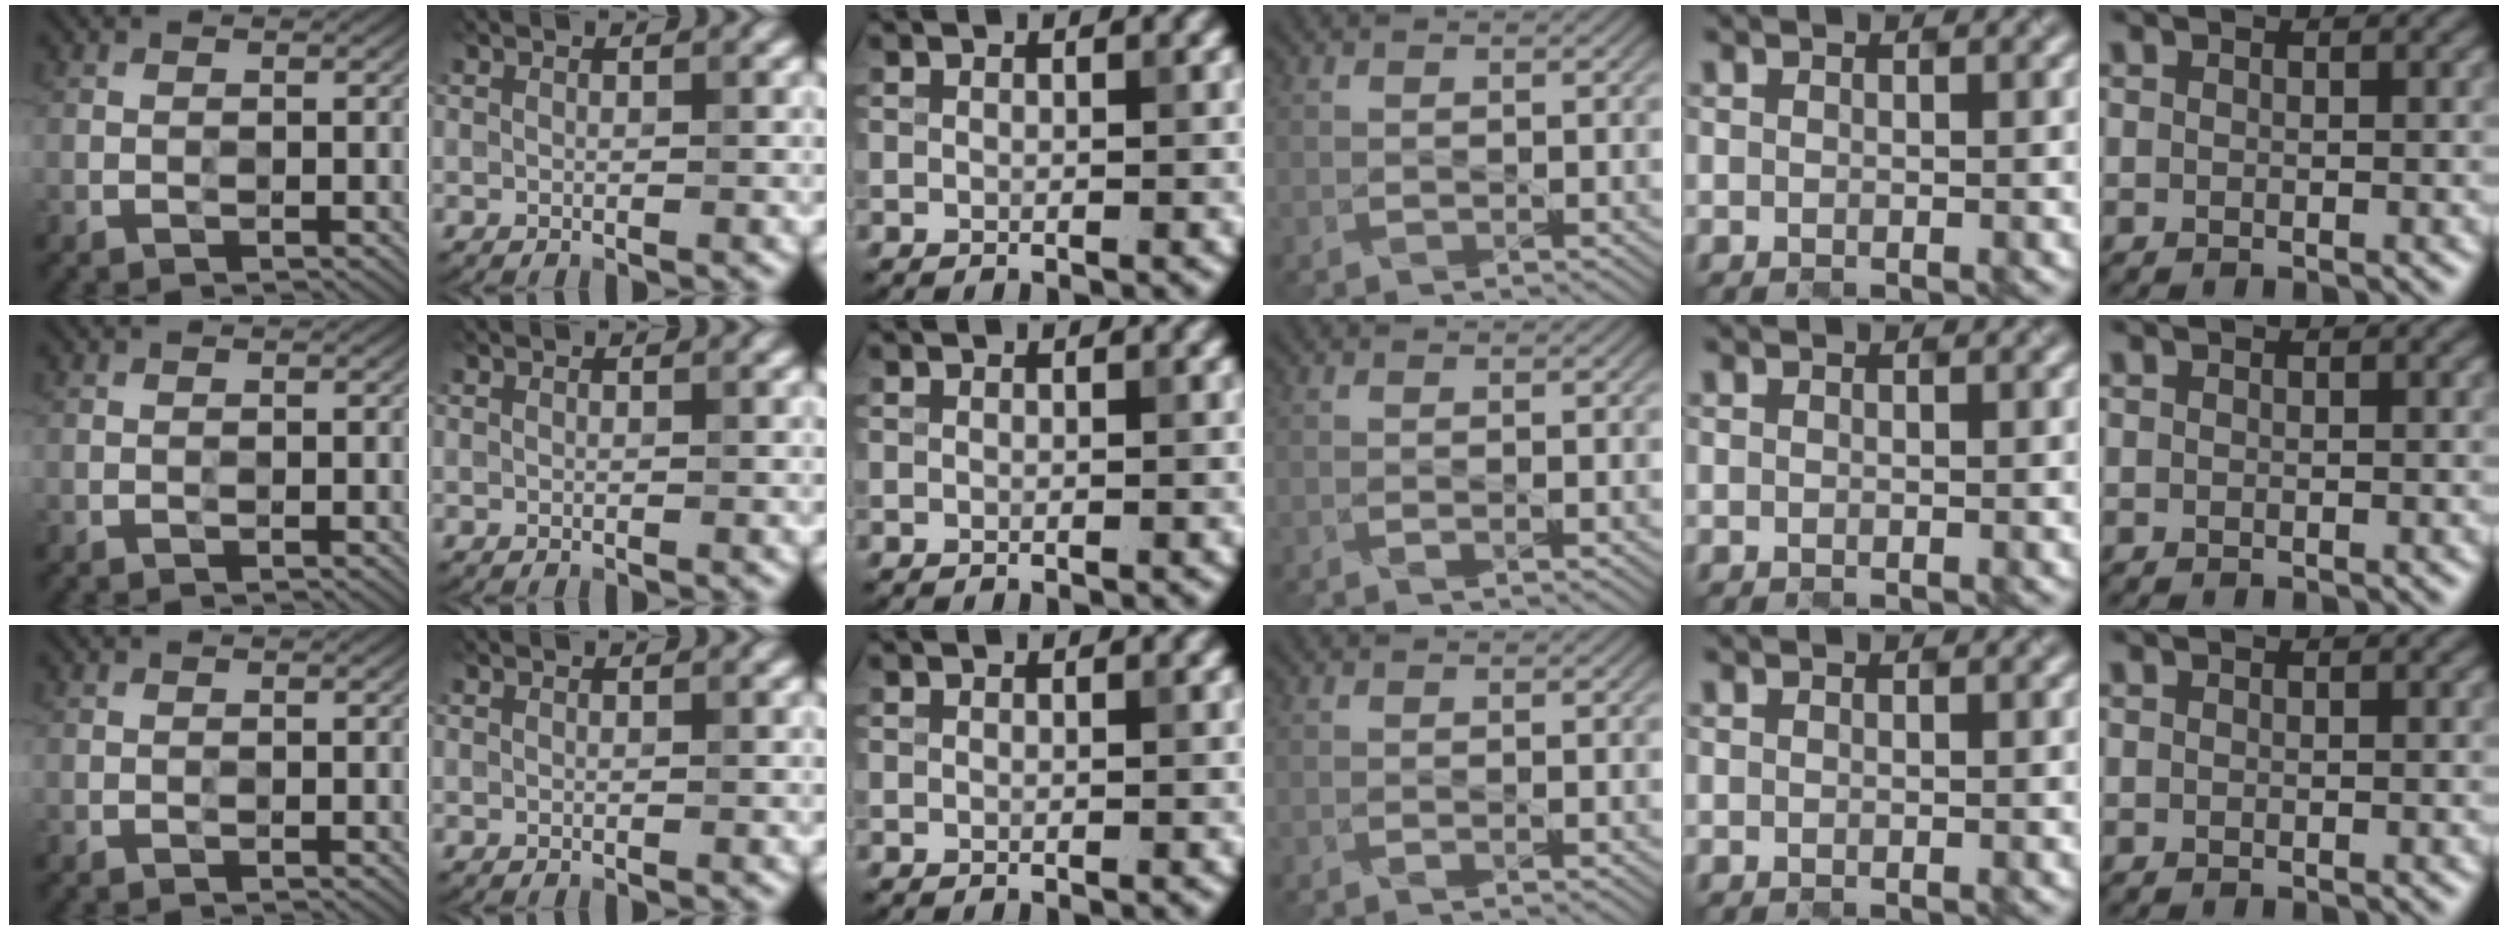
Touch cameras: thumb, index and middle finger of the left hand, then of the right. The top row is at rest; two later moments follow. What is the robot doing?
{"motion": "open", "object": "sandwich press"}